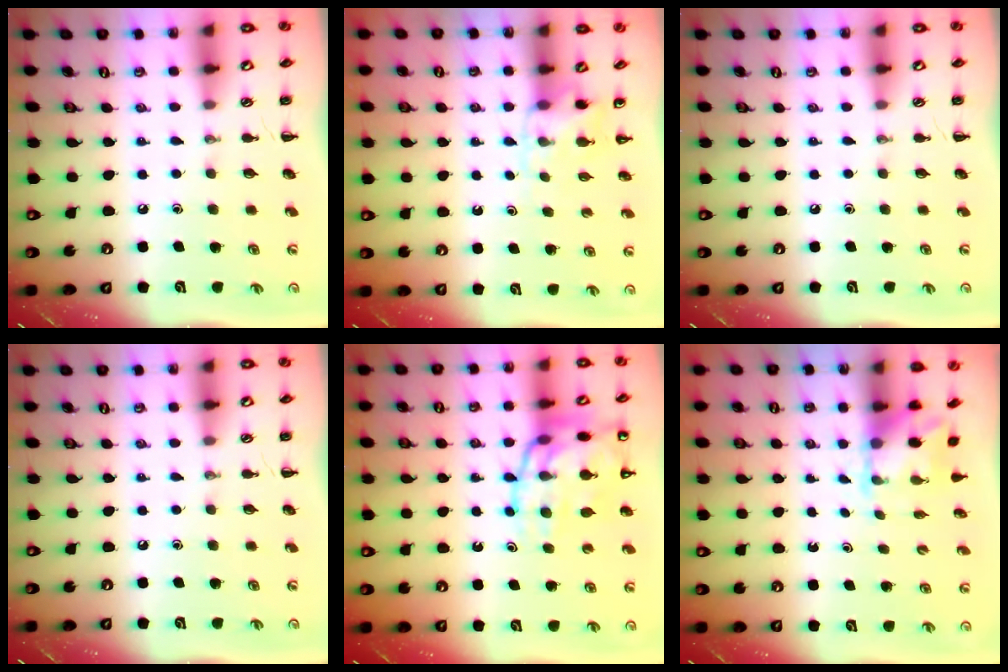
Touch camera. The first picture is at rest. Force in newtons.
{"total": 4.5, "press": 4.3, "slide": 1.4}
{"total": 0.0}
{"total": 0.0}
{"total": 19.4, "press": 19.1, "slide": 3.5}
{"total": 2.0, "press": 1.9, "slide": 0.7}